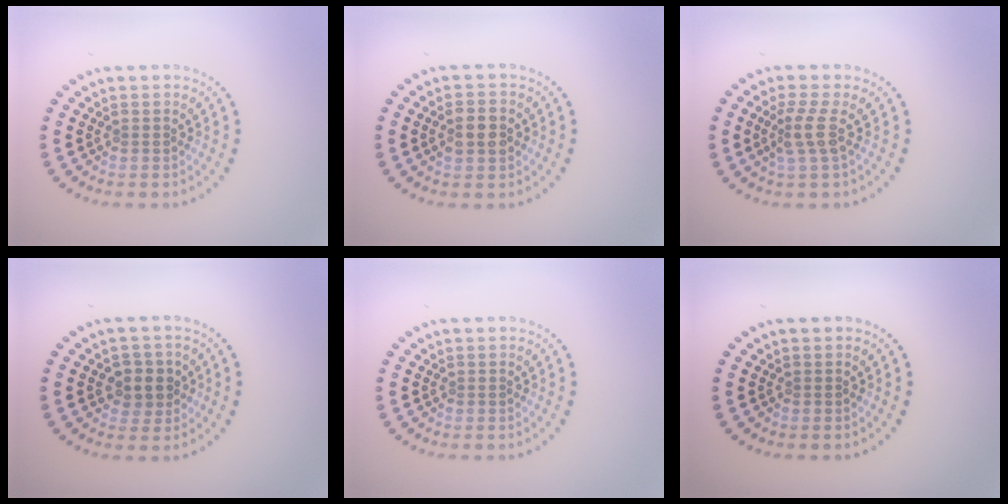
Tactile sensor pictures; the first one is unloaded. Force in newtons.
{"total": 2.3, "press": 2.3, "slide": 0.2}
{"total": 2.3, "press": 1.6, "slide": 1.7}
{"total": 2.7, "press": 2.6, "slide": 0.9}
{"total": 0.0}
{"total": 0.0}